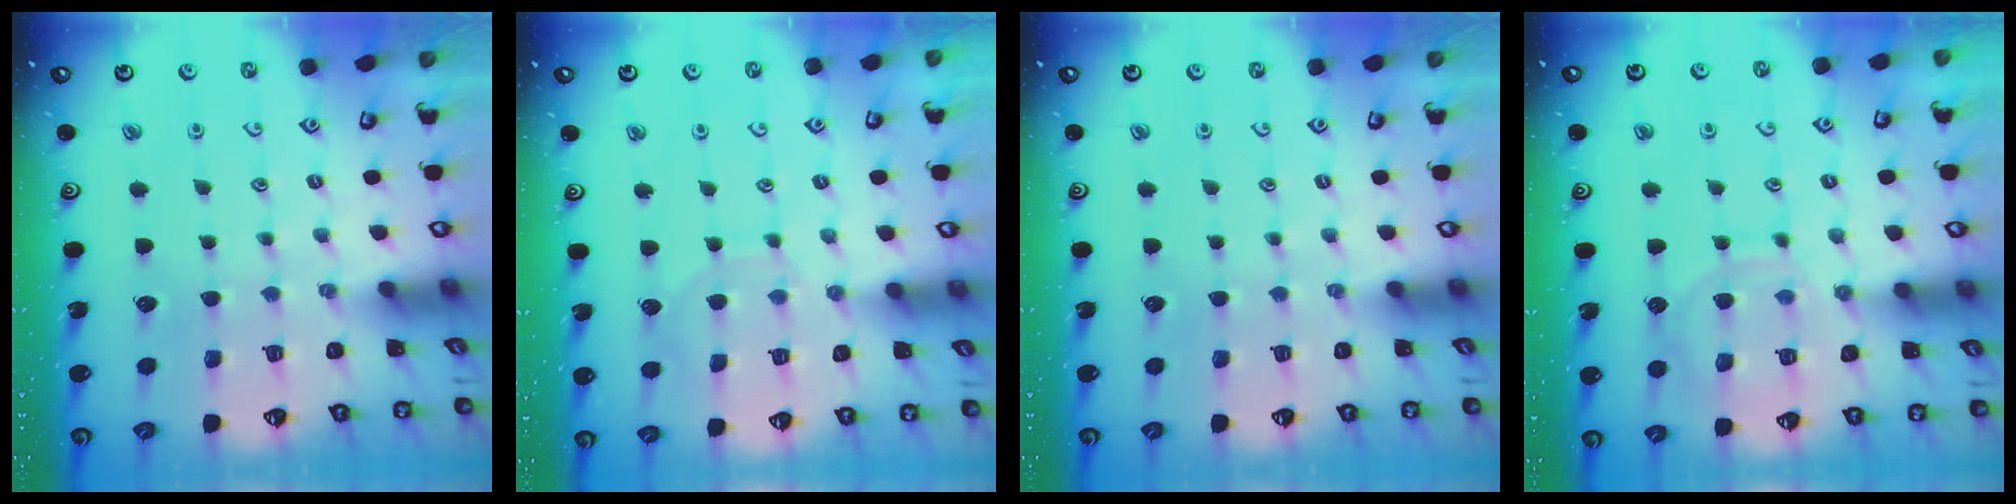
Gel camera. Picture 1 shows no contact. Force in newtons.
{"total": 6.7, "press": 6.7, "slide": 0.4}
{"total": 0.0}
{"total": 11.3, "press": 11.3, "slide": 1.0}